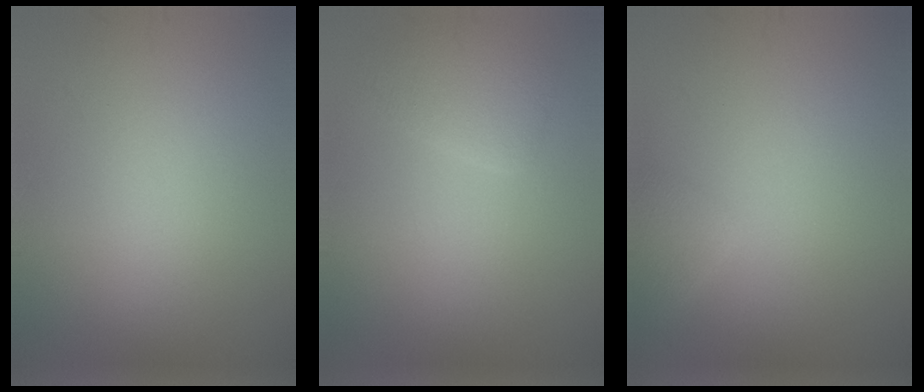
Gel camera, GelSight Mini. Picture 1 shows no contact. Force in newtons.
{"total": 2.5, "press": 2.5, "slide": 0.2}
{"total": 1.3, "press": 1.3, "slide": 0.0}